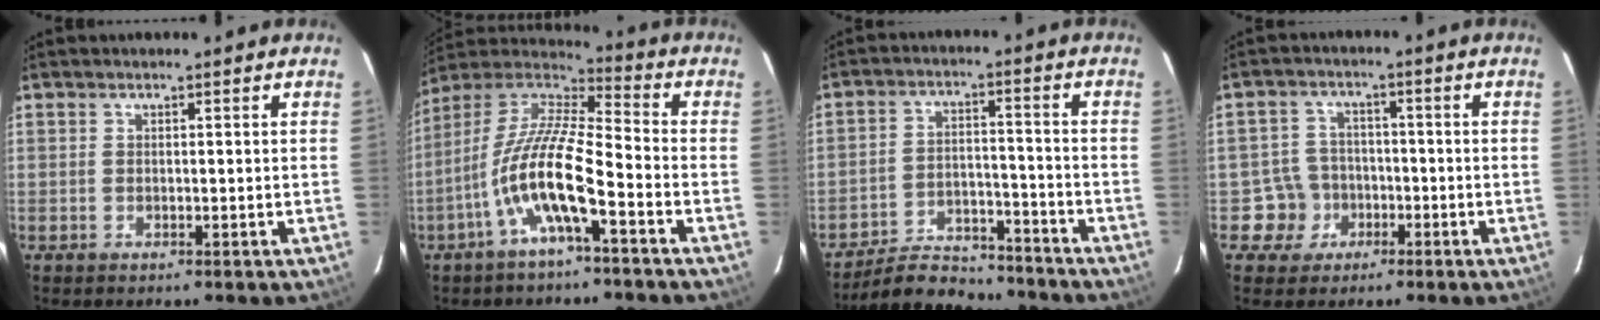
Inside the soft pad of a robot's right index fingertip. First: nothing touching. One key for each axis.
{"total": 13.6, "fx": -5.6, "fy": 2.4, "fz": 12.1, "tx": -0.237, "ty": 0.000, "tz": -0.112}
{"total": 13.6, "fx": -12.5, "fy": 3.9, "fz": 3.4, "tx": -0.088, "ty": 0.009, "tz": -0.187}
{"total": 5.7, "fx": -2.3, "fy": 5.2, "fz": -0.1, "tx": -0.005, "ty": 0.022, "tz": -0.037}